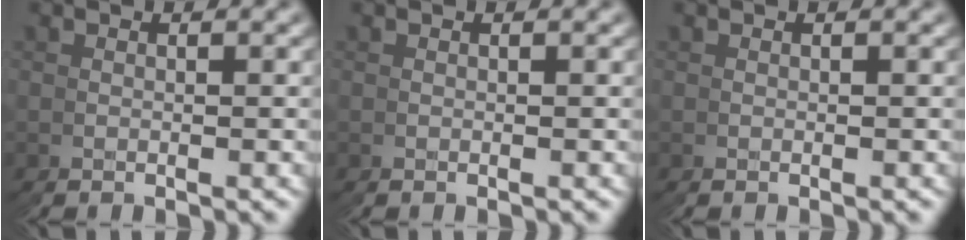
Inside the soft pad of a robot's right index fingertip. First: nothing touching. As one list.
[{"total": 0.0}, {"total": 0.0}]